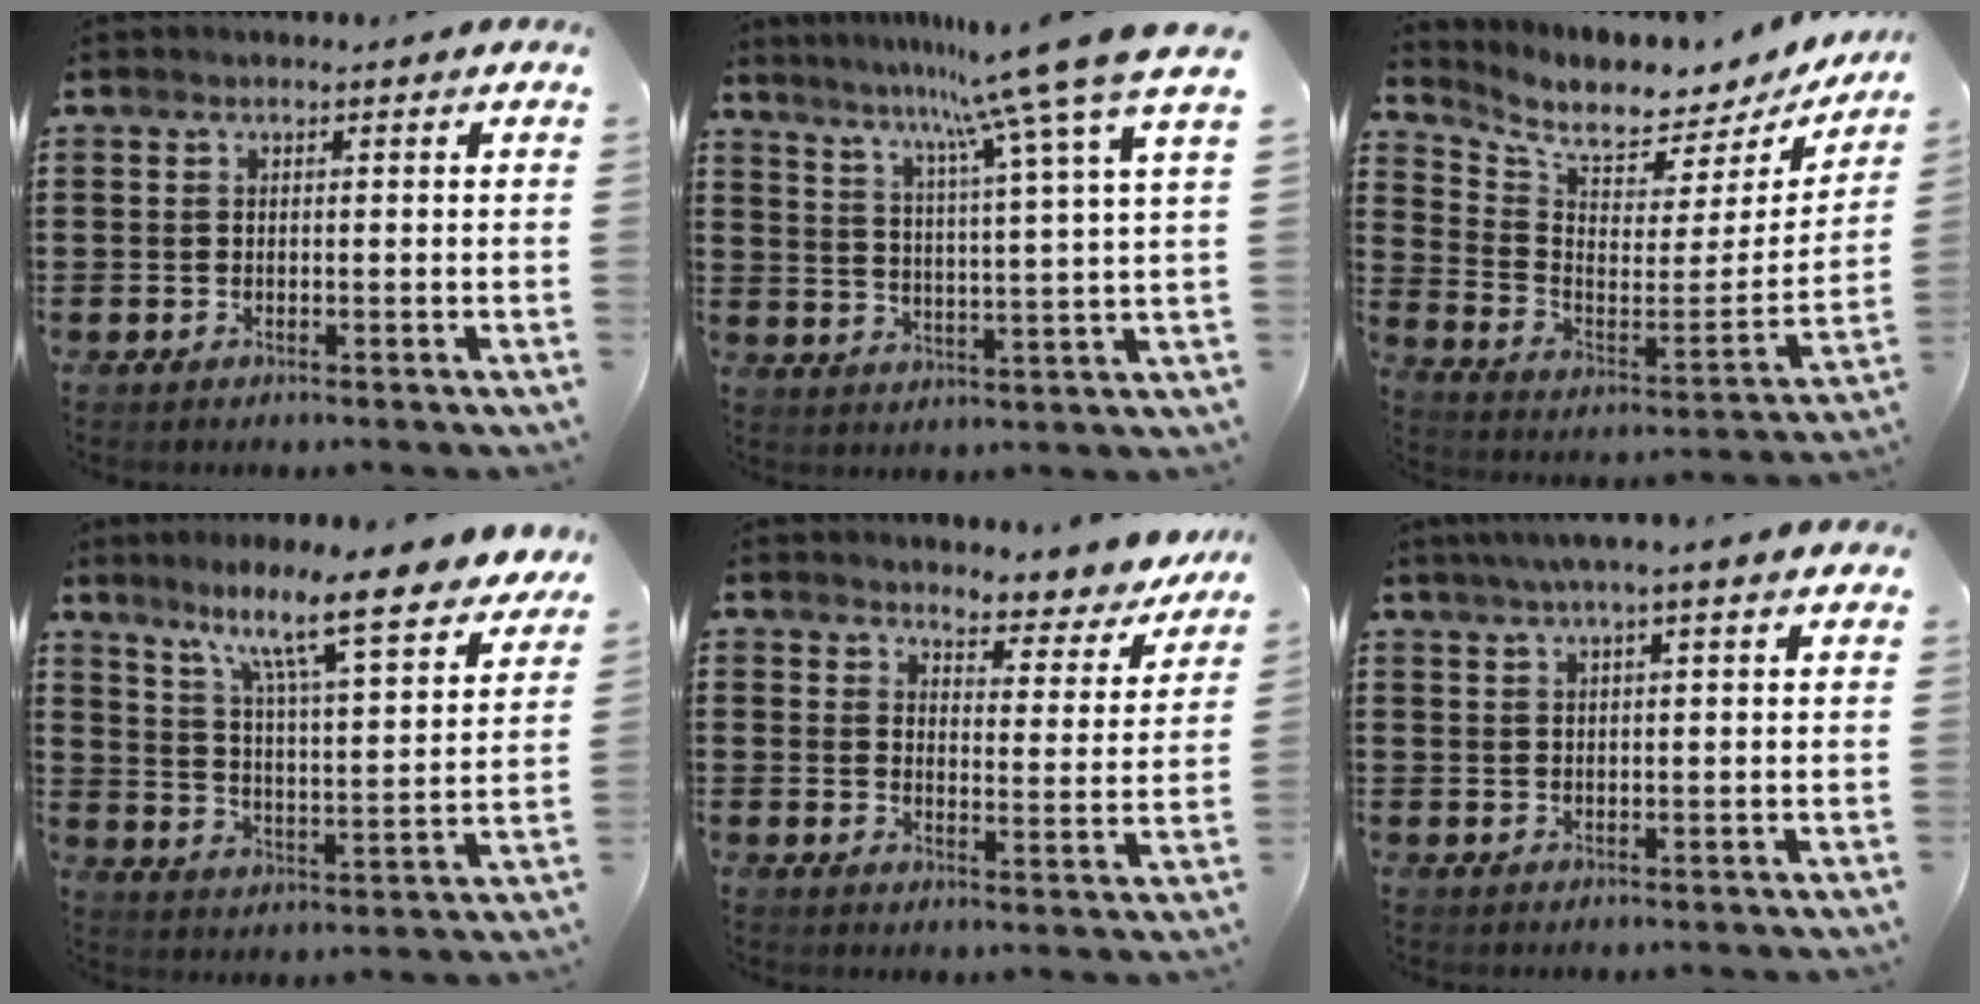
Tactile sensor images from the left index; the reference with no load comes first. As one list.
[{"total": 10.9, "force": [9.3, -1.6, 5.4], "torque": [-0.128, -0.063, 0.147]}, {"total": 6.4, "force": [5.9, 1.0, 2.2], "torque": [-0.070, -0.064, 0.096]}, {"total": 11.2, "force": [8.9, 1.0, 6.8], "torque": [-0.139, -0.061, 0.141]}, {"total": 4.6, "force": [4.5, 0.4, 0.8], "torque": [-0.025, -0.039, 0.073]}, {"total": 3.5, "force": [2.6, -0.1, 2.4], "torque": [-0.054, 0.004, 0.046]}]